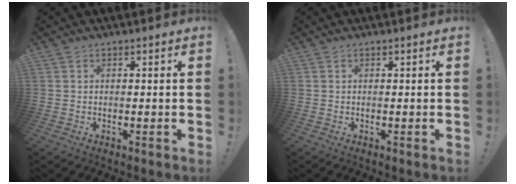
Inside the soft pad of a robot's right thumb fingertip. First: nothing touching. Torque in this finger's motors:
{"motor_torque": [0.00, 0.00, 0.00, 0.00, 0.00]}